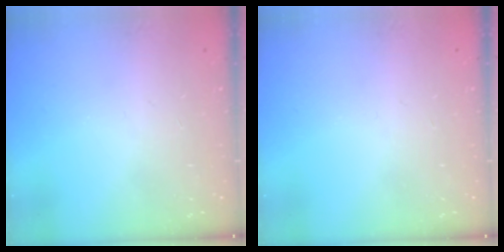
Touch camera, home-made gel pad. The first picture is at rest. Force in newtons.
{"total": 0.0}